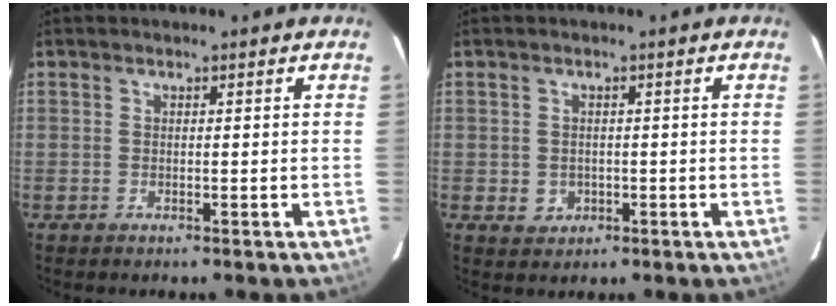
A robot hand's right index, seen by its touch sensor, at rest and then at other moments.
{"total": 2.8, "force": [-0.4, 2.6, 0.9], "torque": [-0.018, 0.003, 0.002]}